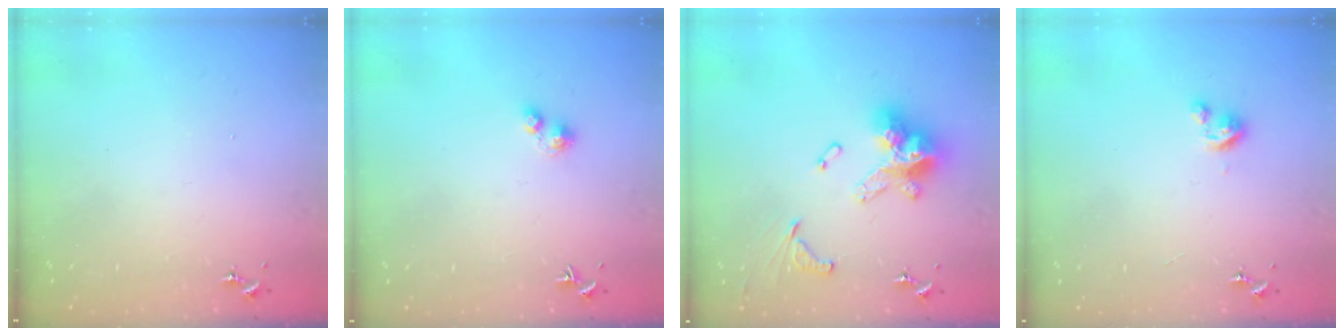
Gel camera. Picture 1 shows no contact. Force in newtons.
{"total": 2.4, "press": 2.3, "slide": 0.3}
{"total": 17.5, "press": 17.5, "slide": 1.7}
{"total": 3.1, "press": 3.1, "slide": 0.3}